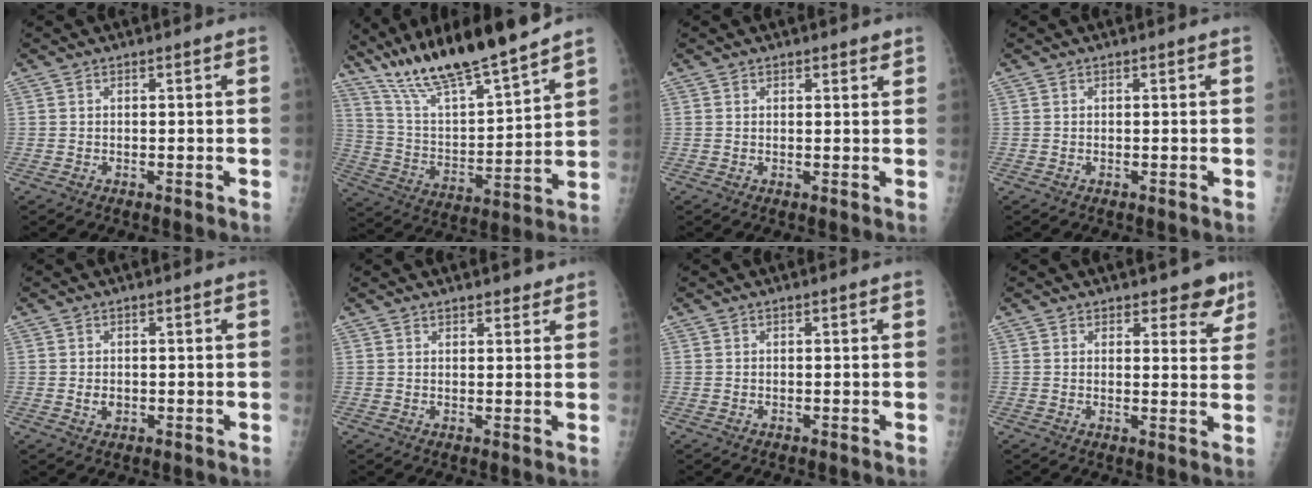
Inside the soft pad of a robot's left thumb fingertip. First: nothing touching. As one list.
[{"total": 19.2, "force": [16.1, 2.3, 10.2], "torque": [-0.155, -0.080, 0.294]}, {"total": 1.3, "force": [1.0, 0.6, 0.5], "torque": [0.004, -0.006, 0.010]}, {"total": 0.0}, {"total": 1.8, "force": [-0.2, 1.4, 1.1], "torque": [-0.015, 0.000, 0.001]}, {"total": 3.1, "force": [2.6, 1.2, 1.2], "torque": [0.003, -0.010, 0.031]}, {"total": 0.0}, {"total": 5.2, "force": [3.9, 2.7, 2.1], "torque": [0.010, -0.026, 0.043]}]